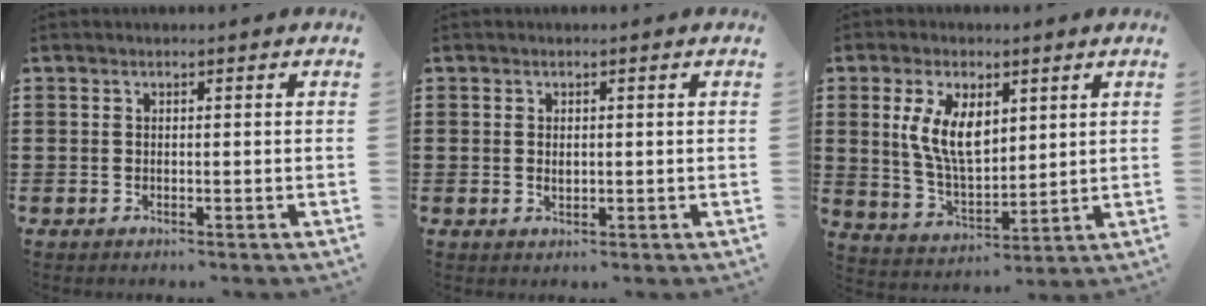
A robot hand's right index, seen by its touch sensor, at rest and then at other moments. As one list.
[{"total": 1.1, "force": [0.1, 0.7, 0.8], "torque": [-0.017, 0.008, 0.000]}, {"total": 8.8, "force": [2.7, 4.6, 7.0], "torque": [-0.151, 0.010, 0.049]}]